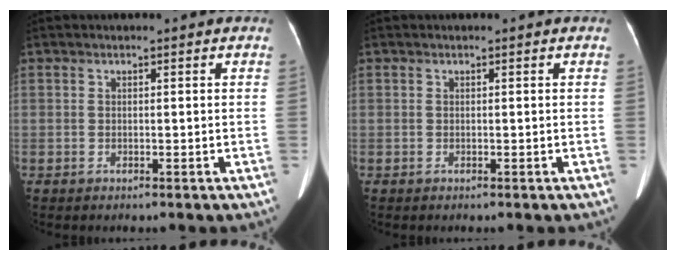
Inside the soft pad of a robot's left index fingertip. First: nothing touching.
{"total": 0.0}